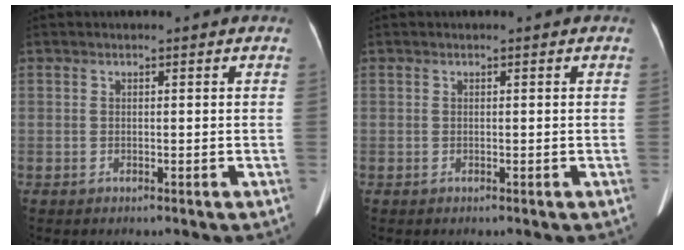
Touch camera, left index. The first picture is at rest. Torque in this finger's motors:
{"motor_torque": [0.12, 0.00, 0.04, 0.02]}